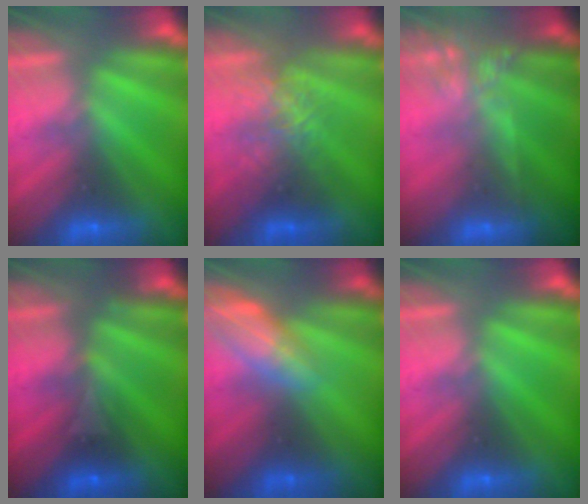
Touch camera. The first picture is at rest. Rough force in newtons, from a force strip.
{"total": 2.4}
{"total": 7.7}
{"total": 2.9}
{"total": 2.6}
{"total": 0.0}